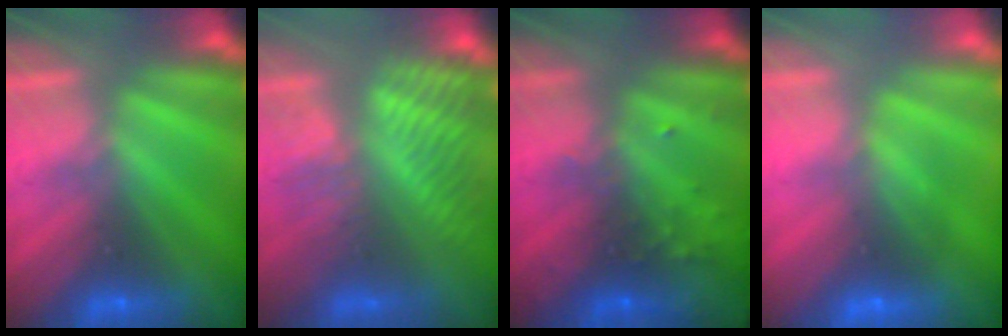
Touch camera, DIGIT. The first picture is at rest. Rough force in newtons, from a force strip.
{"total": 5.0}
{"total": 6.4}
{"total": 2.7}